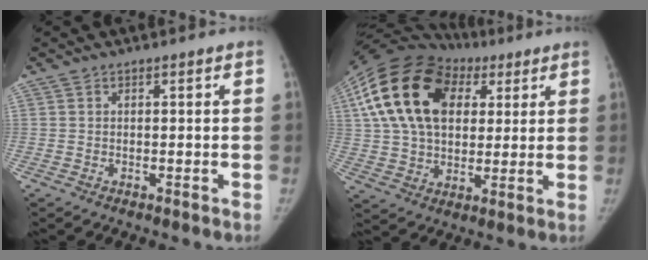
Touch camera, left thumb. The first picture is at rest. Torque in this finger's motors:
{"motor_torque": [0.01, 1.25, 2.00, -0.76, 0.71]}